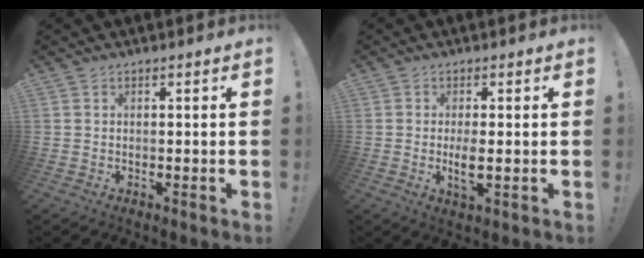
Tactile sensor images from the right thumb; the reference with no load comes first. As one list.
[{"total": 4.5, "force": [-0.3, 1.2, 4.4], "torque": [-0.085, -0.011, -0.007]}]